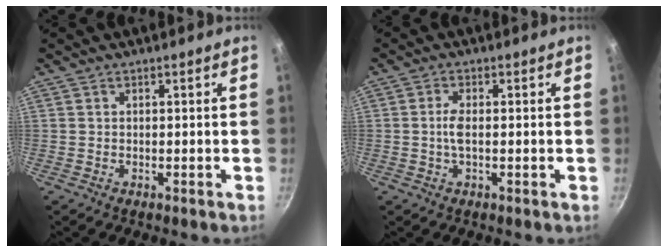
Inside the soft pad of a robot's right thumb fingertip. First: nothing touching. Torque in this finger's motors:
{"motor_torque": [2.60, 2.41, 0.56, -0.03, 0.15]}